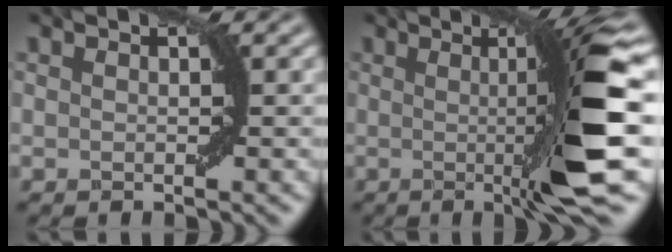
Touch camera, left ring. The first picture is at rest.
{"total": 9.3, "force": [0.0, 1.0, 9.3], "torque": [-0.130, -0.009, 0.005]}